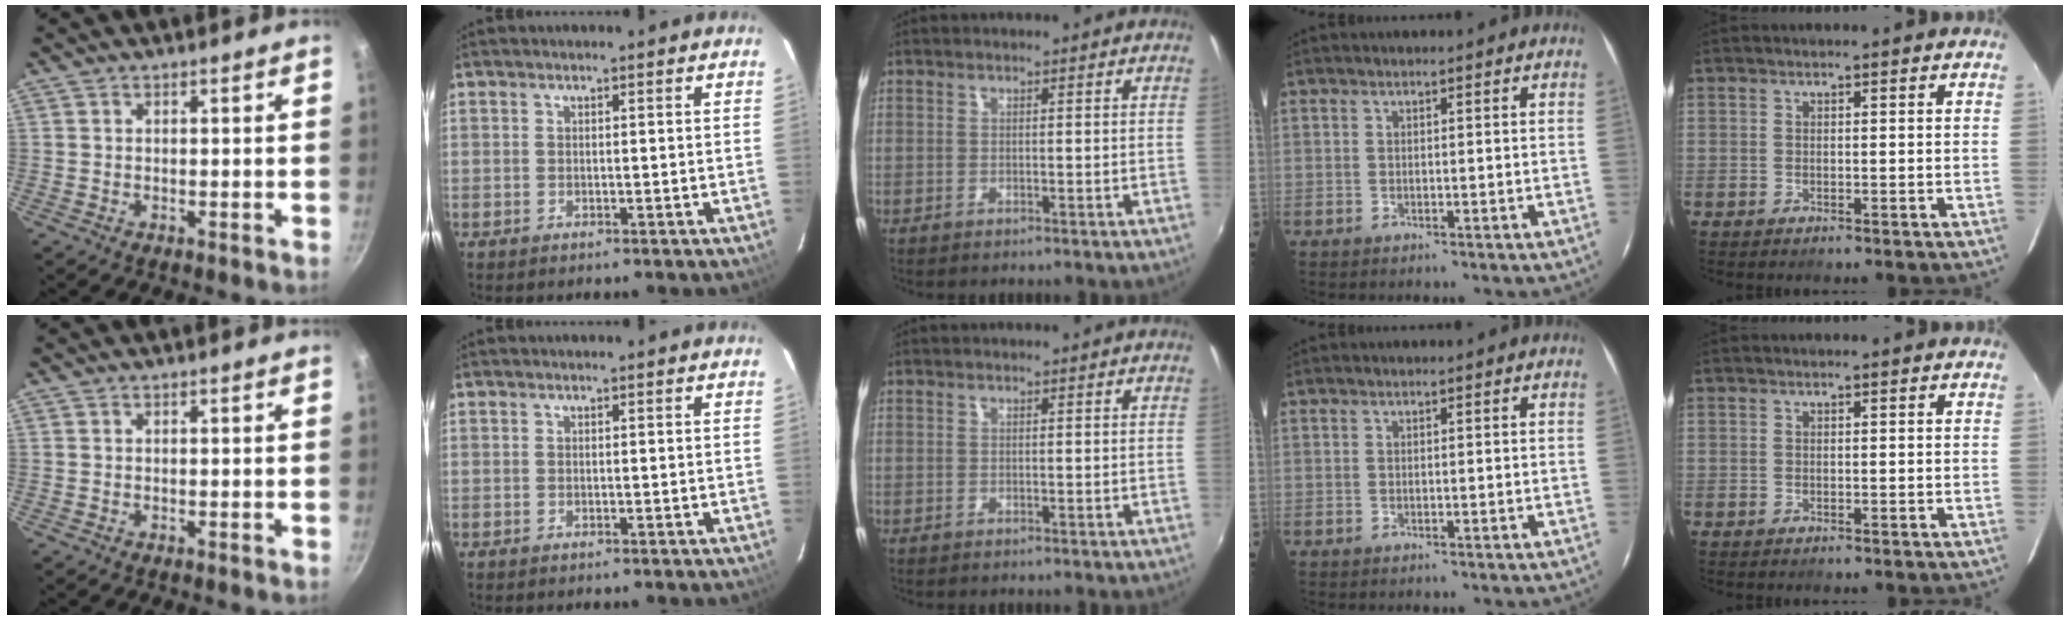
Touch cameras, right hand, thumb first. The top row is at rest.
{}